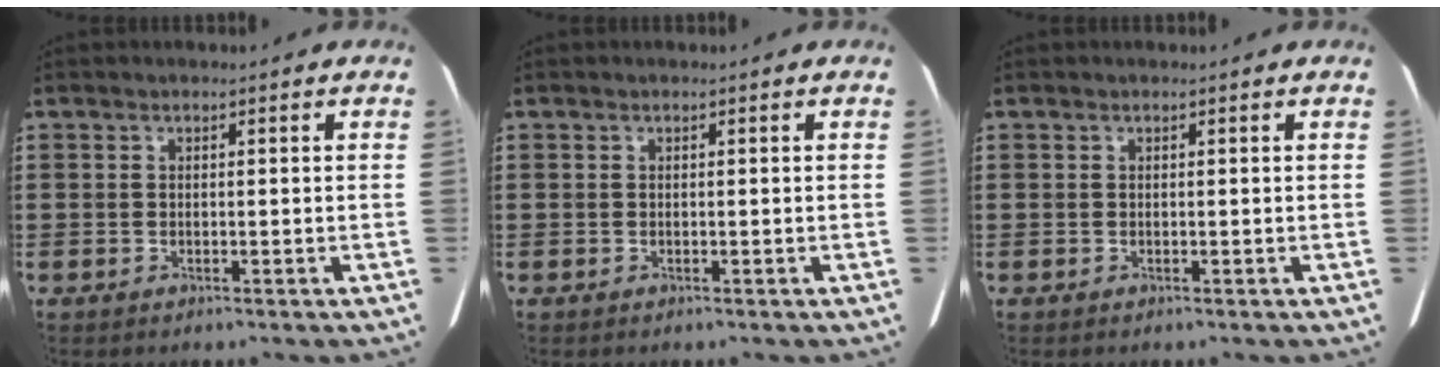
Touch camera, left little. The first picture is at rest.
{"total": 0.0}
{"total": 0.0}